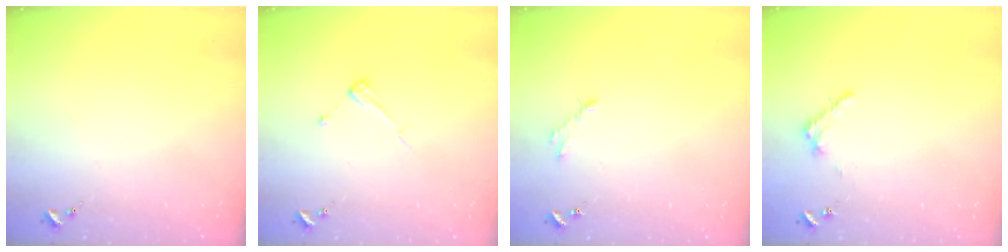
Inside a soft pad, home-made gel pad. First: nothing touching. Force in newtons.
{"total": 3.8, "press": 3.8, "slide": 0.4}
{"total": 2.8, "press": 2.8, "slide": 0.4}
{"total": 3.2, "press": 3.2, "slide": 0.4}